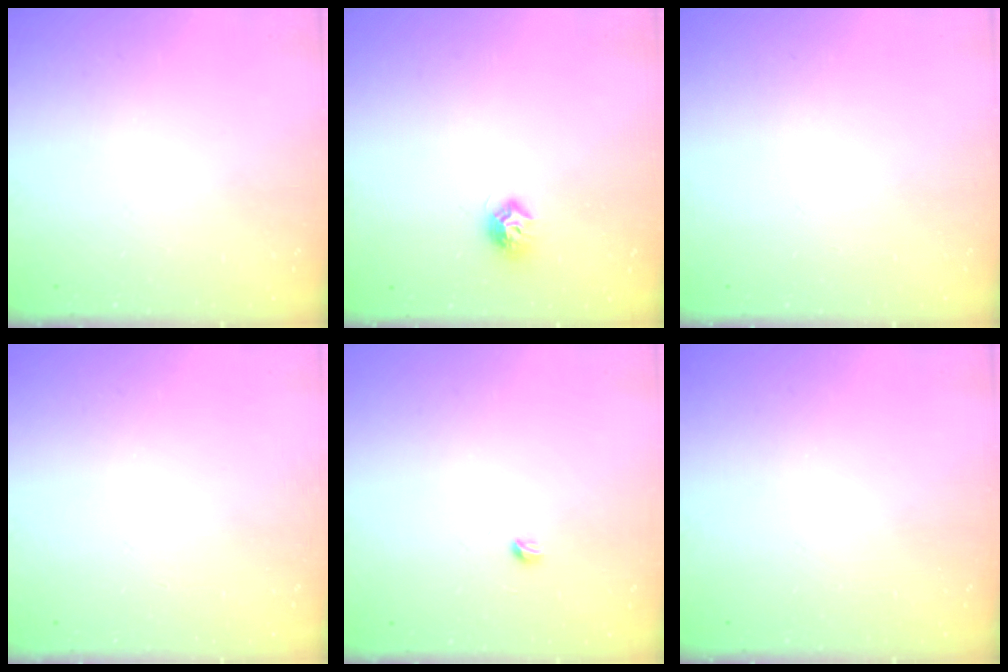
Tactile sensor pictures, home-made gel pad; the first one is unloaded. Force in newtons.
{"total": 7.0, "press": 6.9, "slide": 0.5}
{"total": 0.0}
{"total": 0.0}
{"total": 2.9, "press": 2.9, "slide": 0.4}
{"total": 0.0}